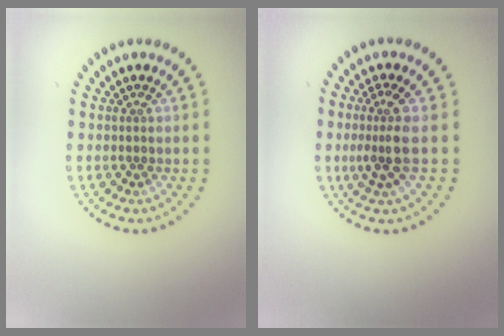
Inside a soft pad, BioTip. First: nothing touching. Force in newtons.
{"total": 2.8, "press": 2.1, "slide": 1.9}